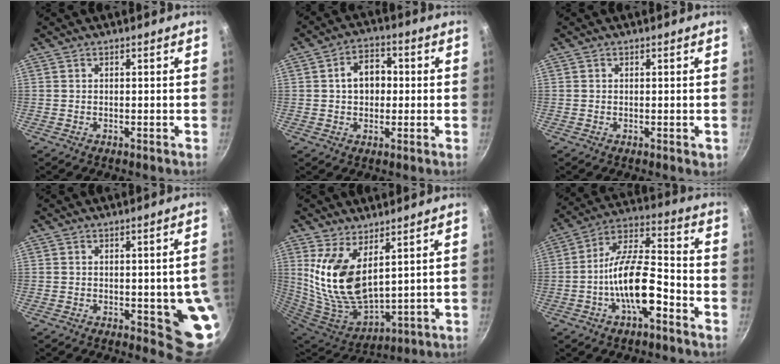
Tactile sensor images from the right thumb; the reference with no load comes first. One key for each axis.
{"total": 7.2, "fx": 0.4, "fy": 5.4, "fz": 4.8, "tx": -0.041, "ty": 0.016, "tz": 0.001}
{"total": 1.1, "fx": 0.0, "fy": 0.8, "fz": 0.7, "tx": -0.007, "ty": 0.001, "tz": 0.000}
{"total": 9.8, "fx": -1.3, "fy": 3.6, "fz": 9.0, "tx": -0.073, "ty": -0.008, "tz": -0.015}
{"total": 14.9, "fx": 5.6, "fy": 7.4, "fz": 11.6, "tx": -0.224, "ty": -0.060, "tz": 0.126}
{"total": 14.7, "fx": -5.4, "fy": 5.9, "fz": 12.4, "tx": -0.200, "ty": 0.049, "tz": -0.106}